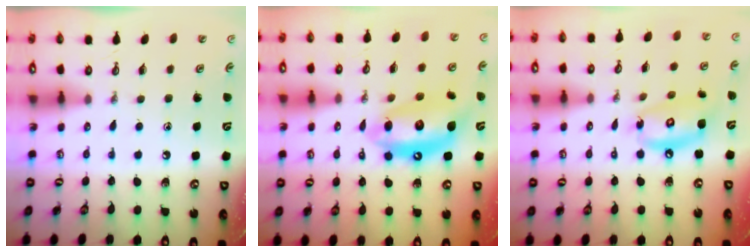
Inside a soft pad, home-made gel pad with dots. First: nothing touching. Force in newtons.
{"total": 13.4, "press": 13.3, "slide": 1.5}
{"total": 12.7, "press": 12.6, "slide": 1.4}